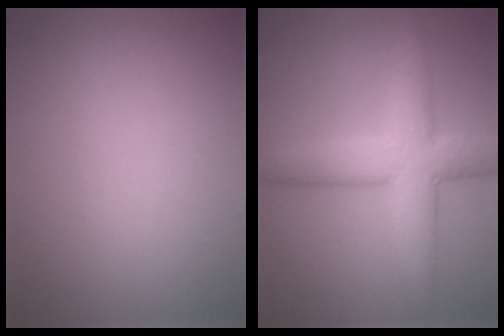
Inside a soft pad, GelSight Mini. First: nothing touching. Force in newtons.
{"total": 6.7, "press": 6.7, "slide": 0.6}